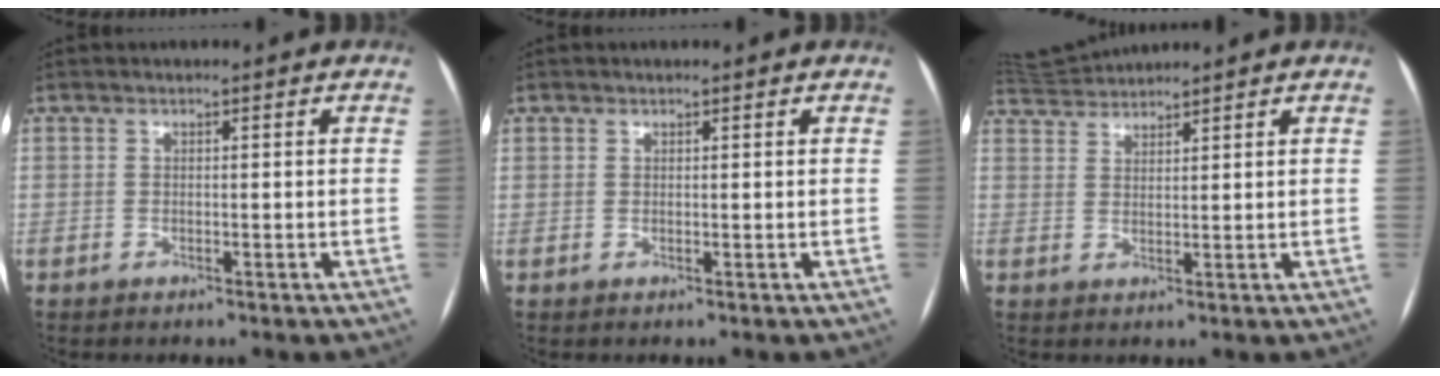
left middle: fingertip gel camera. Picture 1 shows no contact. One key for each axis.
{"total": 0.6, "fx": 0.5, "fy": 0.4, "fz": 0.0, "tx": -0.001, "ty": 0.000, "tz": 0.007}
{"total": 4.6, "fx": 4.6, "fy": -0.5, "fz": 0.0, "tx": -0.009, "ty": 0.021, "tz": 0.092}